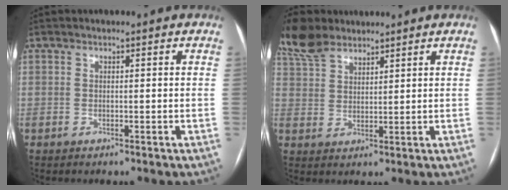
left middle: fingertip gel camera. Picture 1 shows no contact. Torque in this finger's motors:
{"motor_torque": [0.75, -0.91, 0.00, 0.01]}